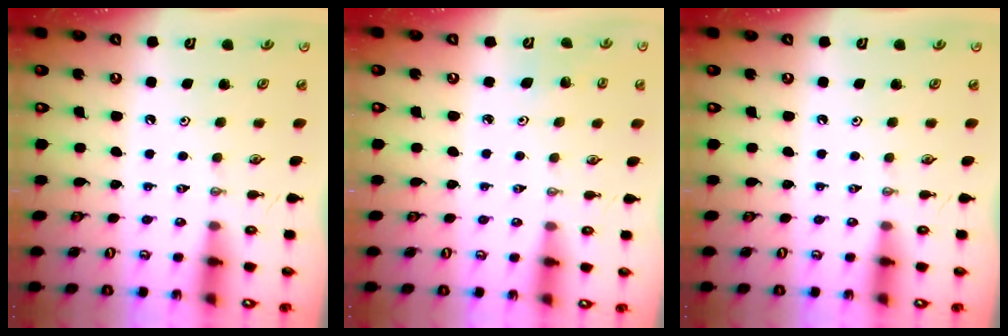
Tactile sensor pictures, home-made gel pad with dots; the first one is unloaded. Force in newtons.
{"total": 2.9, "press": 2.6, "slide": 1.3}
{"total": 0.0}